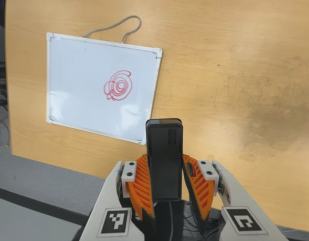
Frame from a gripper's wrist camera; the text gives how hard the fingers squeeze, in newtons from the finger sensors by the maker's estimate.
{"total": 3.9, "left": 2.8, "right": 5.1}